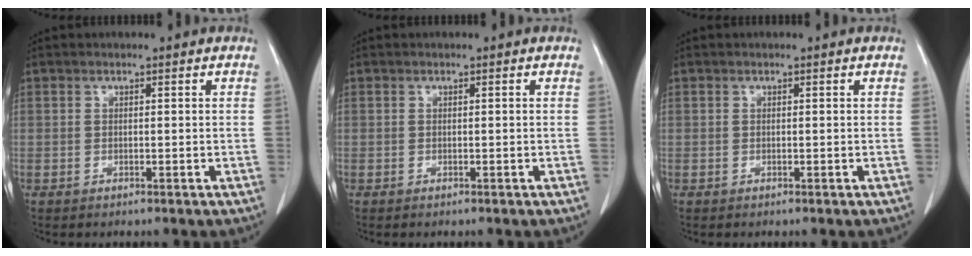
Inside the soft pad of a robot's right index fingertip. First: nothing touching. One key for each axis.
{"total": 0.0}
{"total": 0.0}